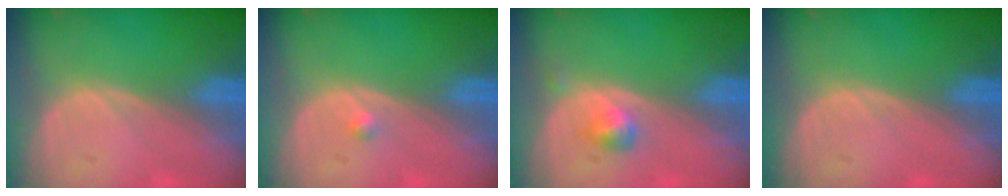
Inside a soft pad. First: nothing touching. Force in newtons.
{"total": 0.8, "press": 0.6, "slide": 0.4}
{"total": 2.2, "press": 2.2, "slide": 0.2}
{"total": 0.0}